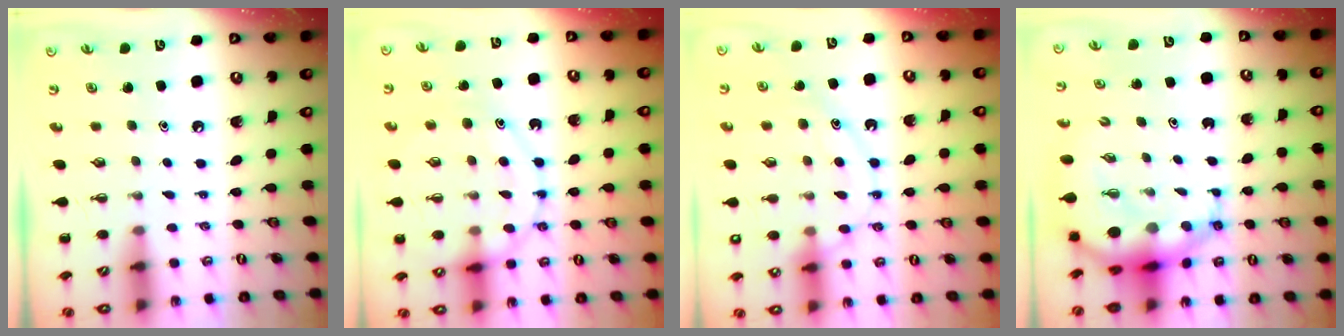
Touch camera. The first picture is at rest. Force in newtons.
{"total": 13.8, "press": 13.7, "slide": 1.7}
{"total": 14.4, "press": 14.3, "slide": 0.8}
{"total": 8.5, "press": 8.2, "slide": 2.1}